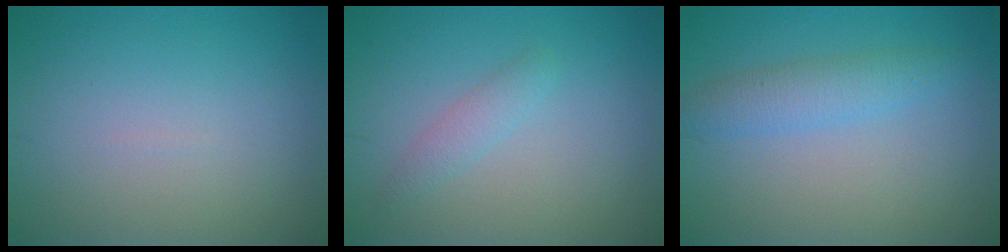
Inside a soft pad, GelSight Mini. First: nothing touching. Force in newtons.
{"total": 1.4, "press": 1.4, "slide": 0.0}
{"total": 2.6, "press": 2.6, "slide": 0.2}